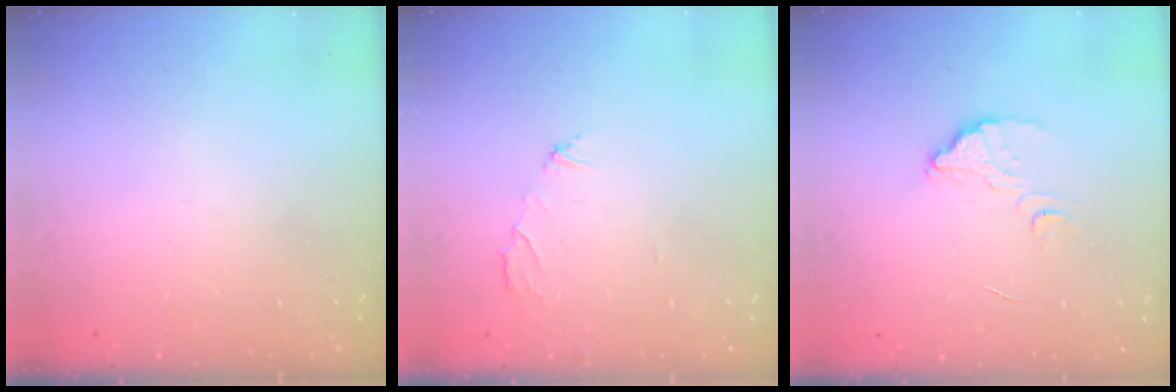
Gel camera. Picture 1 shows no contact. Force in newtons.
{"total": 2.1, "press": 2.1, "slide": 0.1}
{"total": 3.4, "press": 3.4, "slide": 0.2}